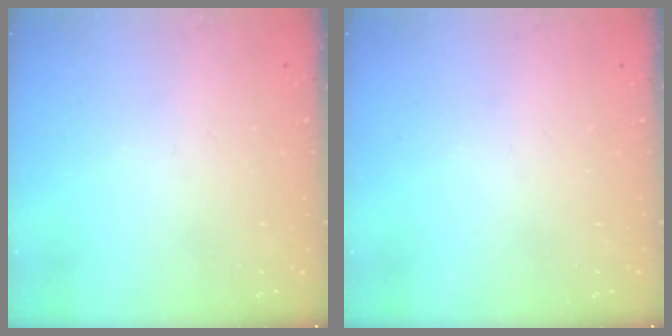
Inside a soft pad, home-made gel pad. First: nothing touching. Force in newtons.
{"total": 0.0}